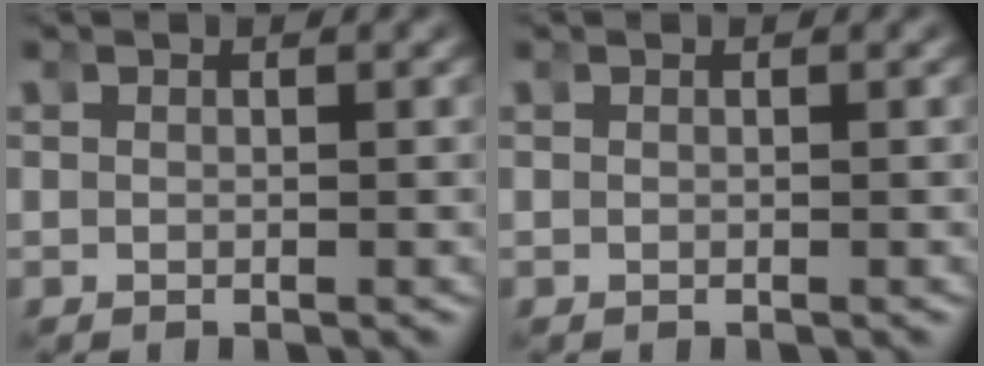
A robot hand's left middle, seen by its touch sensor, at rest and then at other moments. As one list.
[{"total": 0.0}]